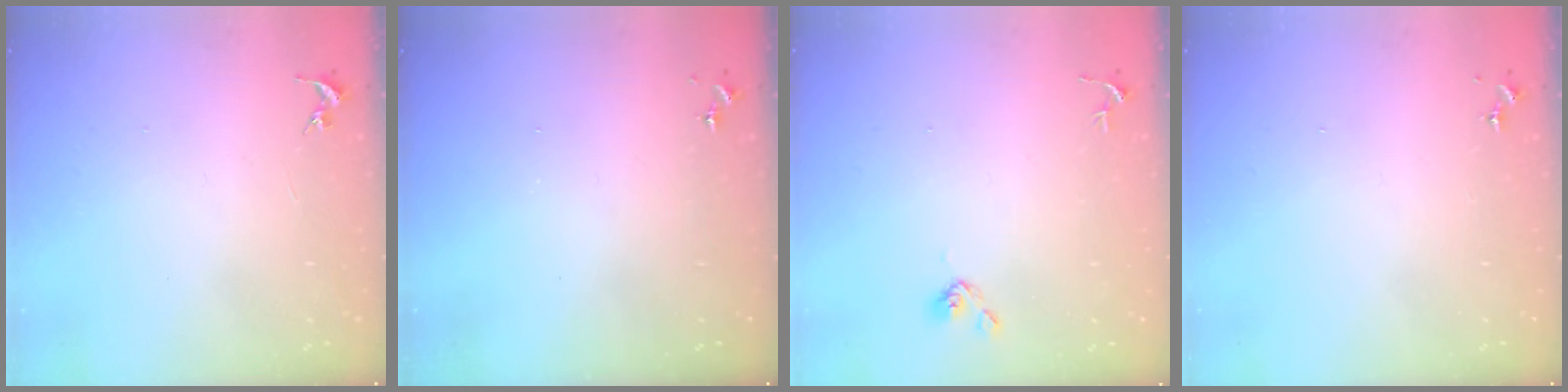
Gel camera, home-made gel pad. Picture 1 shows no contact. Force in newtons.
{"total": 0.0}
{"total": 4.8, "press": 4.8, "slide": 0.6}
{"total": 0.0}